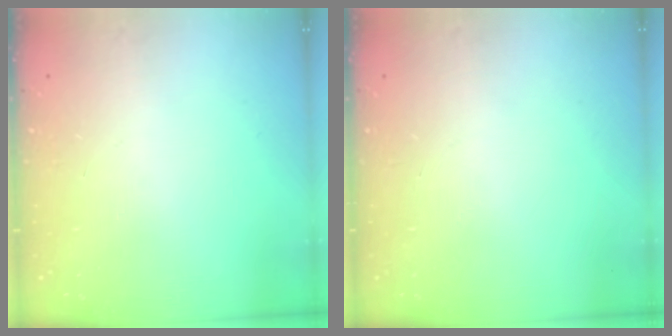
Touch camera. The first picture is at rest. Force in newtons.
{"total": 0.0}